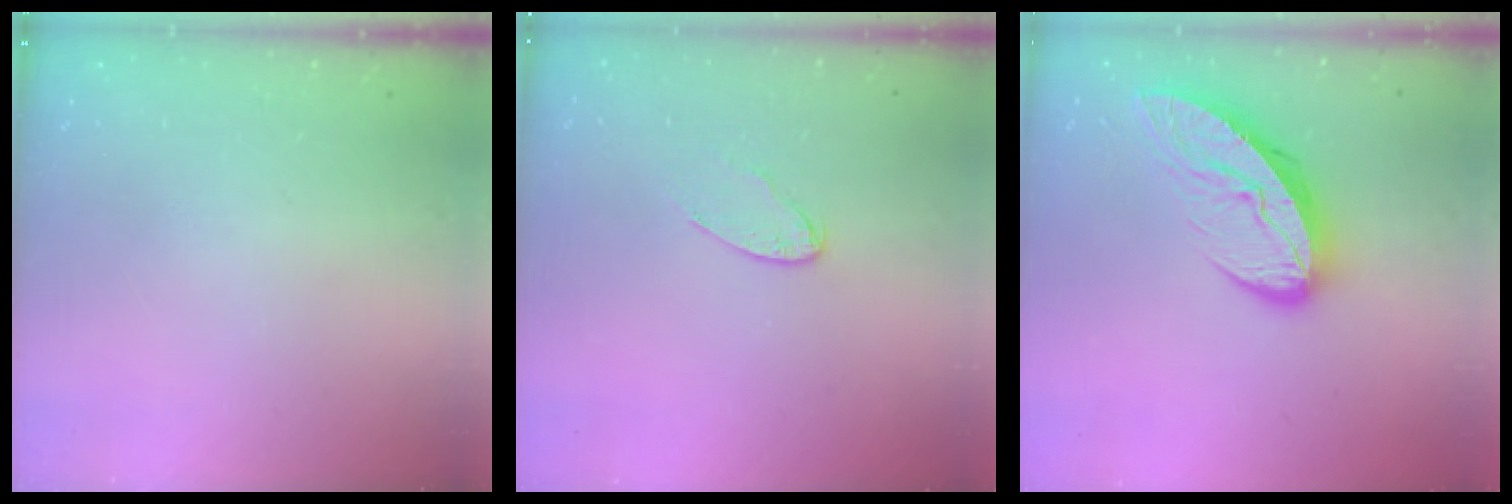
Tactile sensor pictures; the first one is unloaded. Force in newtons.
{"total": 5.8, "press": 5.8, "slide": 0.5}
{"total": 12.5, "press": 12.5, "slide": 1.2}